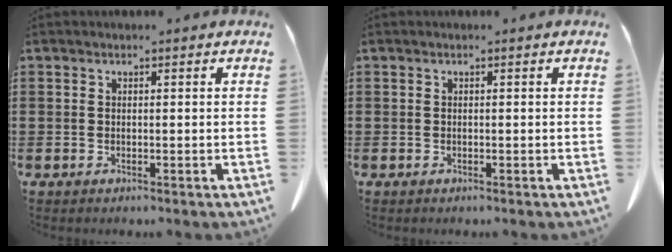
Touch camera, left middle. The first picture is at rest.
{"total": 0.0}